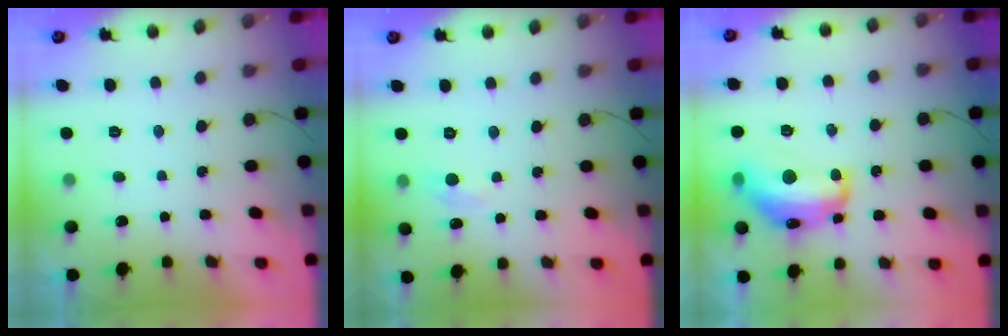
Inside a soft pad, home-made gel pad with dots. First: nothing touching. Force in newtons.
{"total": 5.3, "press": 5.3, "slide": 0.7}
{"total": 16.1, "press": 16.0, "slide": 1.1}